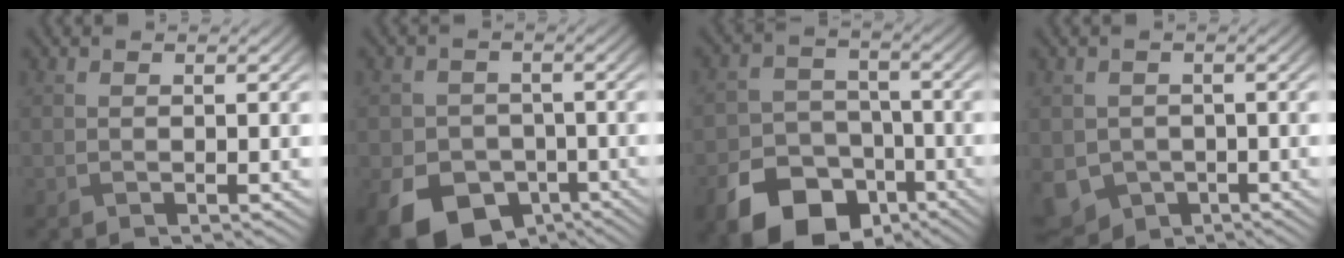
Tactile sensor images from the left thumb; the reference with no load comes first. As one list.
[{"total": 10.1, "force": [-4.9, 7.6, 4.5], "torque": [-0.089, -0.042, -0.087]}, {"total": 12.0, "force": [-7.0, 8.0, 5.7], "torque": [-0.125, -0.036, -0.122]}, {"total": 6.1, "force": [-2.1, 5.1, 2.6], "torque": [-0.070, -0.030, -0.034]}]